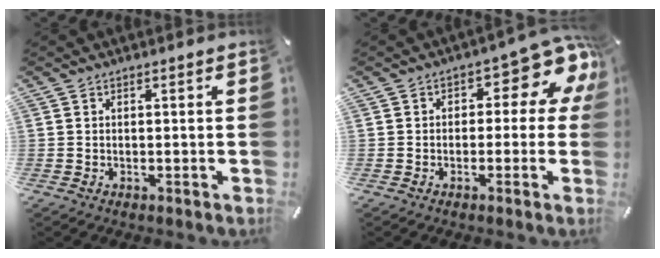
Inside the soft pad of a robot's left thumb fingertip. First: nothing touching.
{"total": 10.3, "force": [4.0, 5.1, 8.0], "torque": [-0.089, -0.033, 0.065]}